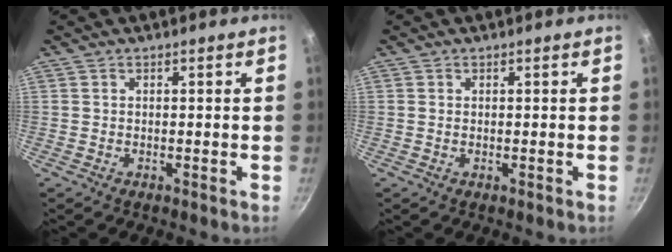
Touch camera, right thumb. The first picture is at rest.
{"total": 0.0}